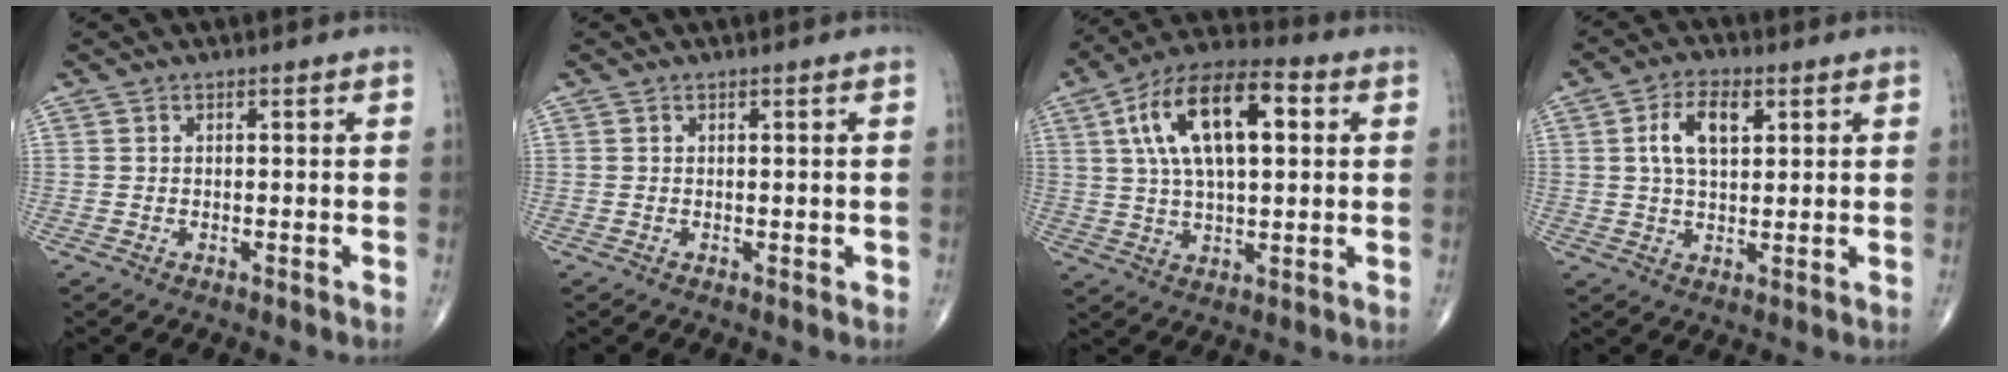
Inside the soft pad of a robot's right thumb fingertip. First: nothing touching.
{"total": 0.7, "force": [-0.1, 0.4, 0.6], "torque": [-0.001, 0.001, -0.001]}
{"total": 17.7, "force": [4.5, 8.0, 15.2], "torque": [-0.261, 0.018, 0.071]}
{"total": 7.6, "force": [2.3, 4.0, 6.0], "torque": [-0.104, 0.003, 0.042]}